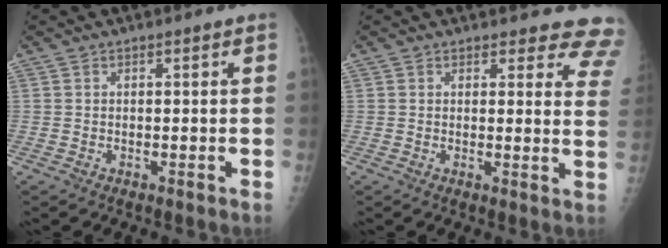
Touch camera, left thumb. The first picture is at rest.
{"total": 10.4, "force": [9.7, 3.5, 1.4], "torque": [0.043, -0.063, 0.071]}